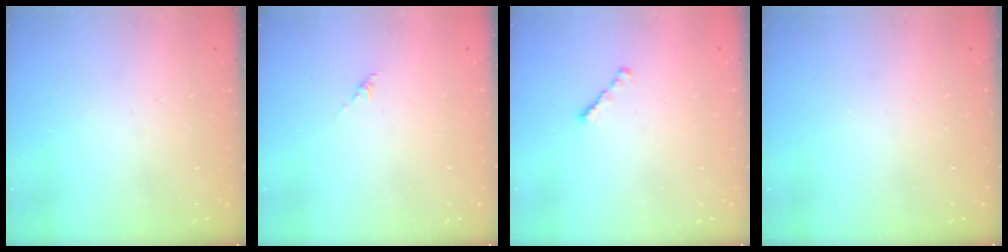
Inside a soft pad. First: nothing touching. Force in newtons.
{"total": 0.6, "press": 0.4, "slide": 0.4}
{"total": 1.3, "press": 1.2, "slide": 0.5}
{"total": 0.0}